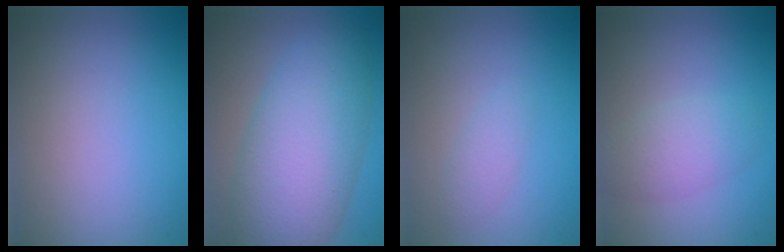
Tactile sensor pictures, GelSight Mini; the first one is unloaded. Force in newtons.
{"total": 9.6, "press": 9.6, "slide": 0.5}
{"total": 1.2, "press": 1.1, "slide": 0.1}
{"total": 2.7, "press": 2.7, "slide": 0.1}